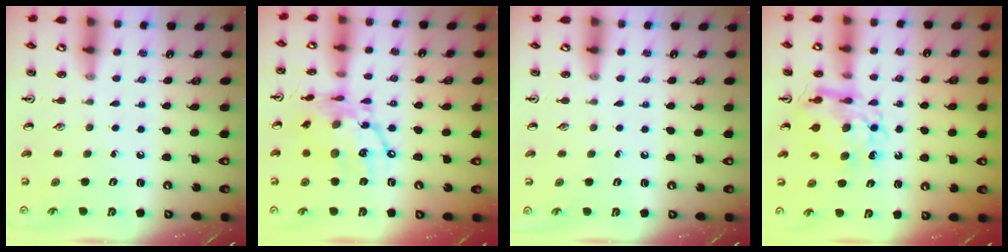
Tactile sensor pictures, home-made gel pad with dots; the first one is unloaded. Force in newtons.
{"total": 17.9, "press": 17.8, "slide": 1.8}
{"total": 0.0}
{"total": 10.0, "press": 9.9, "slide": 0.9}